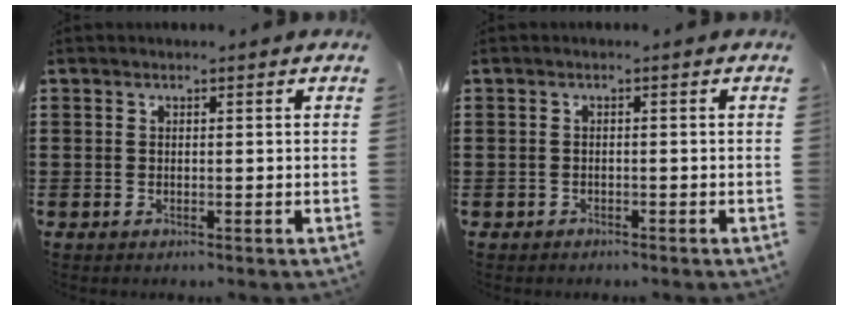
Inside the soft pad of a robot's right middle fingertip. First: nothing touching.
{"total": 0.7, "force": [-0.7, 0.3, 0.0], "torque": [-0.002, 0.001, -0.016]}